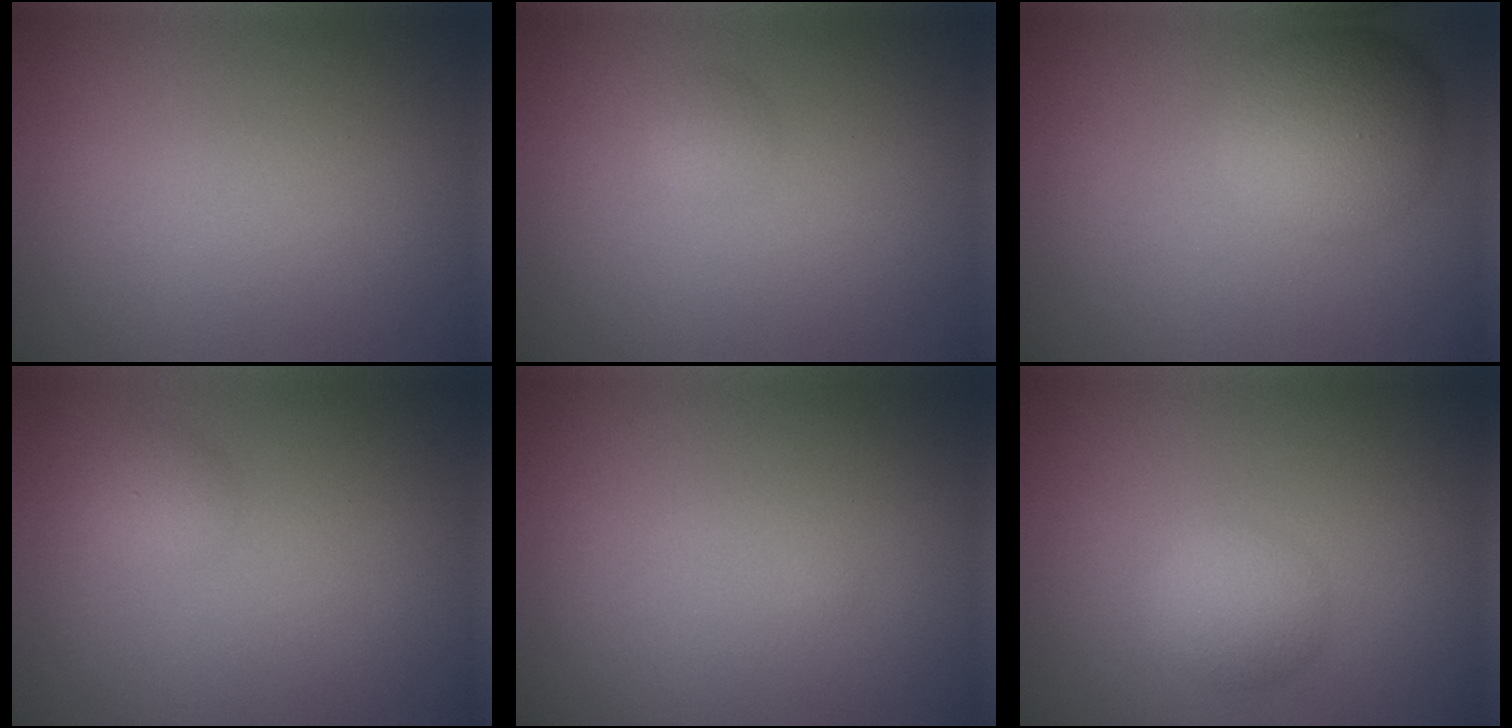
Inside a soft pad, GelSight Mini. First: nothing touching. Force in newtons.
{"total": 0.9, "press": 0.8, "slide": 0.1}
{"total": 5.2, "press": 5.2, "slide": 0.2}
{"total": 1.4, "press": 1.3, "slide": 0.2}
{"total": 0.0}
{"total": 2.6, "press": 2.6, "slide": 0.1}